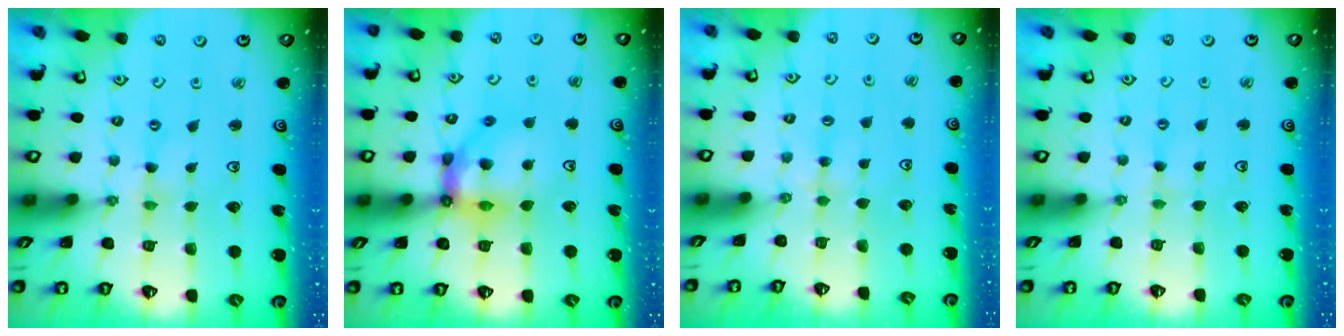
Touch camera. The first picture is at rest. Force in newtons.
{"total": 13.0, "press": 12.9, "slide": 1.5}
{"total": 2.3, "press": 2.3, "slide": 0.4}
{"total": 1.7, "press": 1.7, "slide": 0.3}